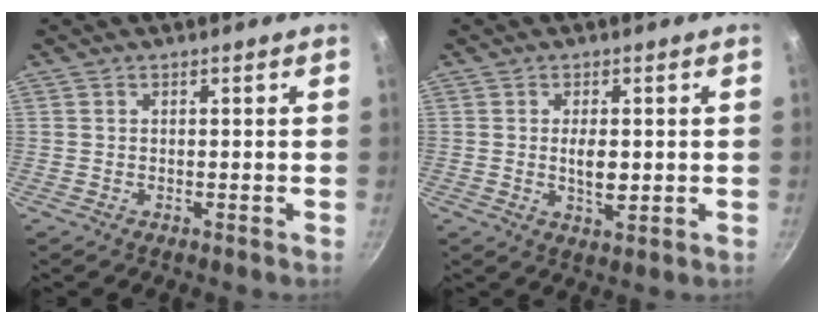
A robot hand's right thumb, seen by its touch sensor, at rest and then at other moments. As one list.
[{"total": 4.4, "force": [0.1, 2.0, 3.9], "torque": [-0.061, -0.006, 0.003]}]